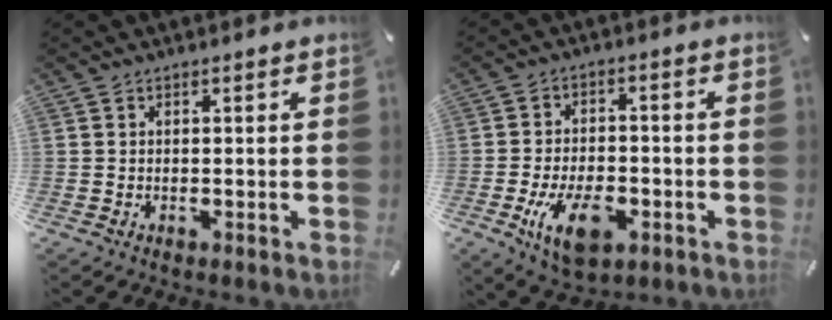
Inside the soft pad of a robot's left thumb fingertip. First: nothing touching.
{"total": 11.1, "force": [-4.5, 6.1, 8.1], "torque": [-0.156, 0.008, -0.080]}